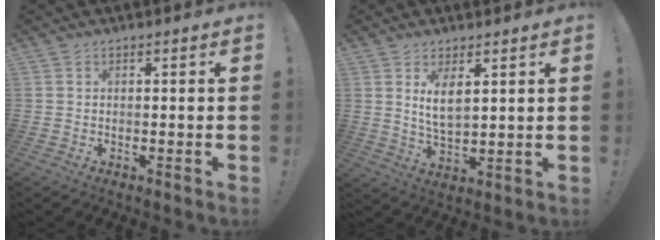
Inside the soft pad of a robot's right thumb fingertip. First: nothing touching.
{"total": 6.7, "force": [2.9, 3.0, 5.3], "torque": [-0.108, -0.014, 0.047]}